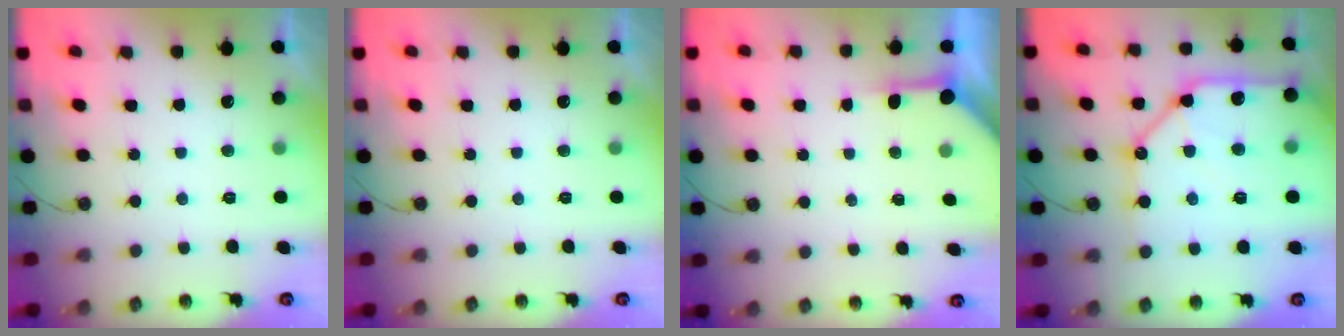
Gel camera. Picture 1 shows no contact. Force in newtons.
{"total": 0.0}
{"total": 3.9, "press": 3.8, "slide": 0.4}
{"total": 19.5, "press": 19.4, "slide": 2.6}